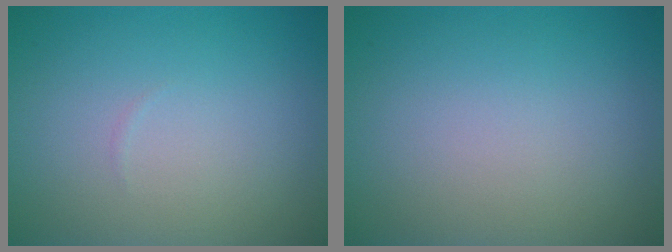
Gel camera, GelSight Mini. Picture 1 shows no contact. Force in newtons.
{"total": 0.0}